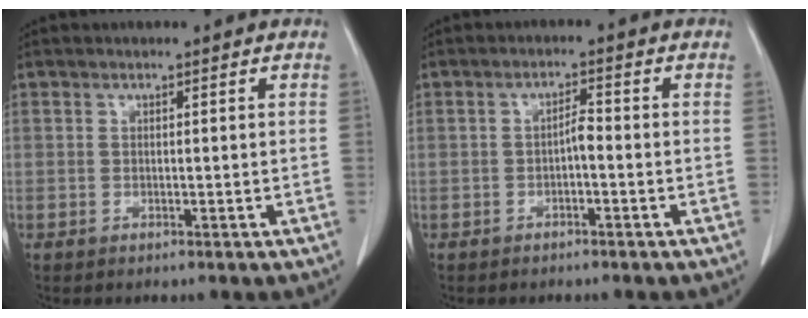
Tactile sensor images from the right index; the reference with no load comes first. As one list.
[{"total": 2.0, "force": [-0.7, 0.5, 1.8], "torque": [-0.027, 0.004, -0.013]}]